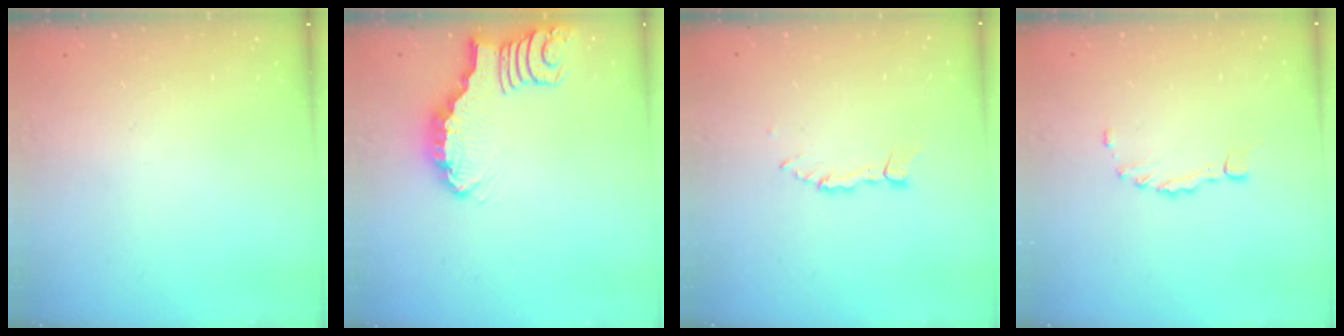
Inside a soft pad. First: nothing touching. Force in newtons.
{"total": 2.8, "press": 2.7, "slide": 0.4}
{"total": 4.9, "press": 4.9, "slide": 0.2}
{"total": 1.6, "press": 1.6, "slide": 0.2}